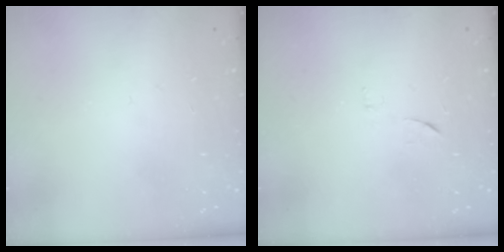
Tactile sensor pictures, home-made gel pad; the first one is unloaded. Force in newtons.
{"total": 6.5, "press": 6.5, "slide": 0.5}